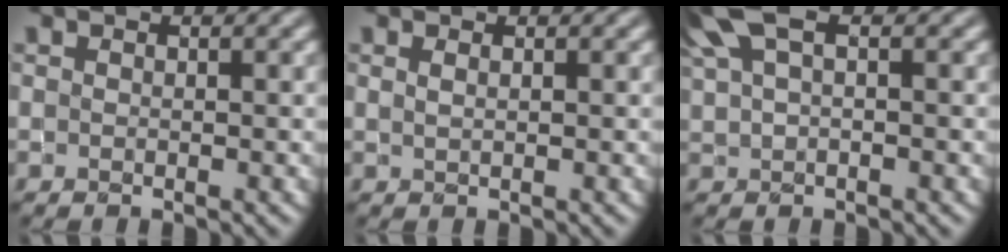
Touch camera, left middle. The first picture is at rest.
{"total": 0.6, "force": [0.5, 0.2, 0.3], "torque": [-0.005, 0.004, 0.008]}
{"total": 4.5, "force": [2.4, 1.6, 3.5], "torque": [-0.082, 0.018, 0.045]}